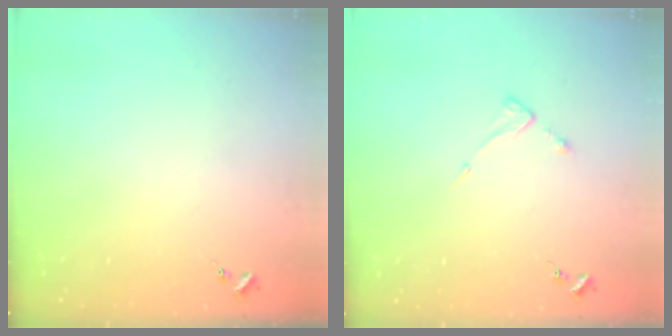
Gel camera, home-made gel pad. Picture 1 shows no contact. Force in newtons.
{"total": 3.9, "press": 3.9, "slide": 0.5}